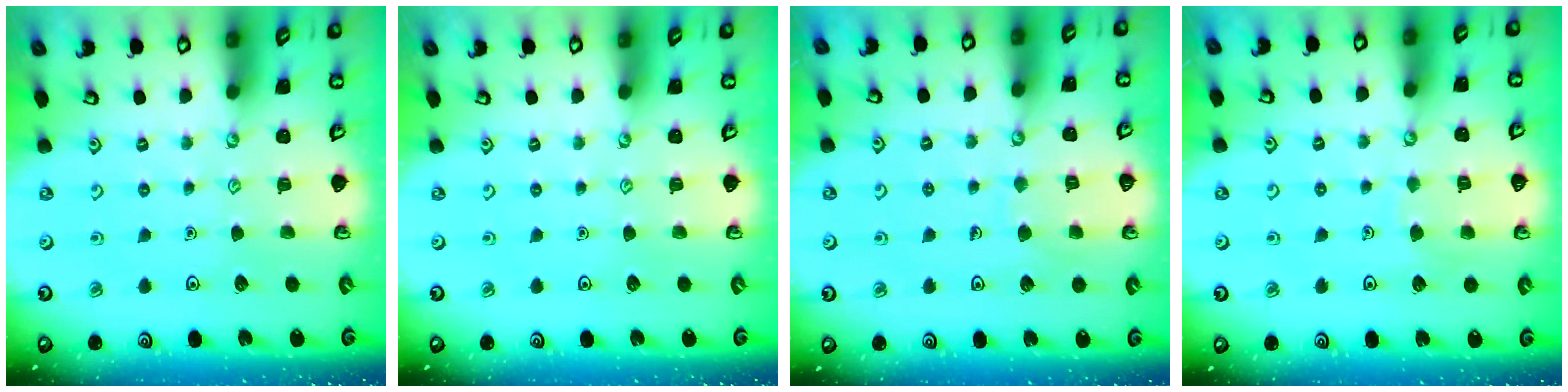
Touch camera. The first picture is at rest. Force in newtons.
{"total": 0.0}
{"total": 5.7, "press": 5.7, "slide": 0.3}
{"total": 4.7, "press": 4.7, "slide": 0.4}